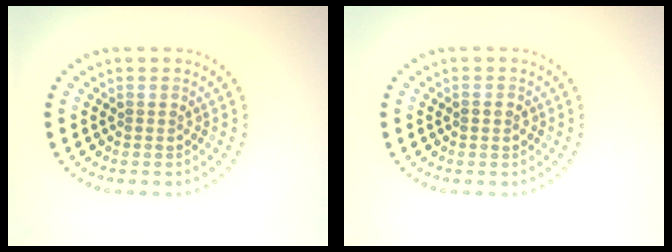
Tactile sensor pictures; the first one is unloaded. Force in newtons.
{"total": 1.2, "press": 1.2, "slide": 0.2}